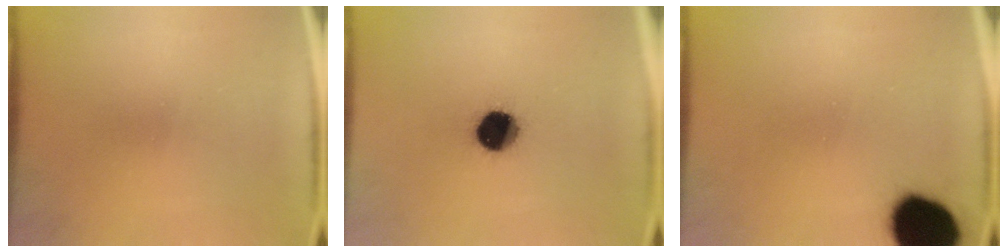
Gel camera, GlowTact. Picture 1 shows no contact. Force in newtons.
{"total": 10.8}
{"total": 17.4}